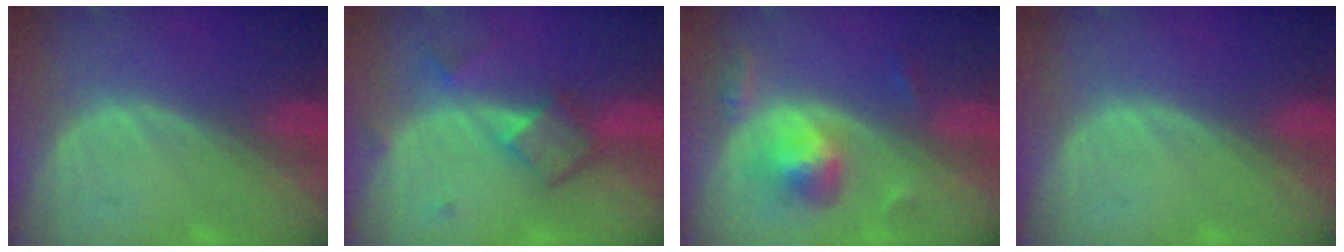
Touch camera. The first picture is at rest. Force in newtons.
{"total": 5.0, "press": 5.0, "slide": 0.3}
{"total": 5.8, "press": 5.2, "slide": 2.5}
{"total": 0.0}